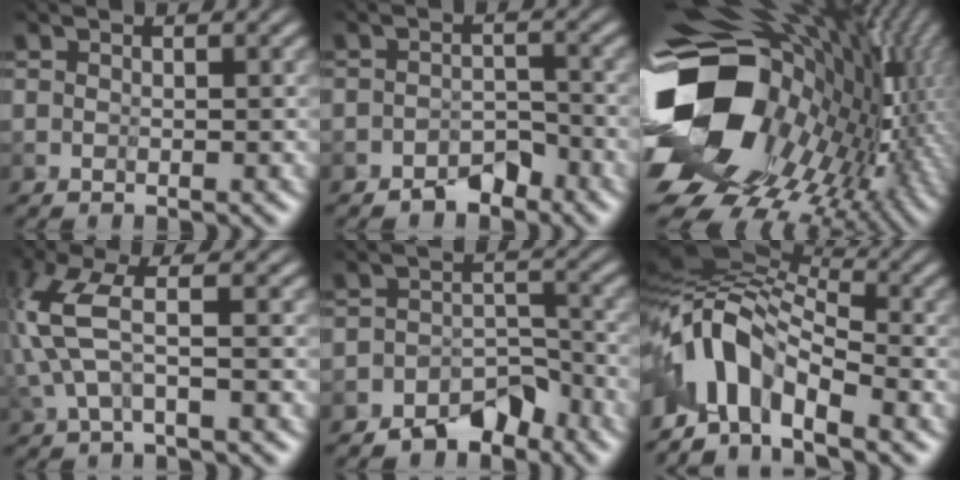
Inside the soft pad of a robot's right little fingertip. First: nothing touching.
{"total": 3.6, "force": [-3.2, -0.4, -1.5], "torque": [0.034, 0.003, -0.057]}
{"total": 16.6, "force": [-2.3, 12.2, 11.0], "torque": [-0.245, -0.021, -0.027]}
{"total": 4.1, "force": [0.5, 0.6, 4.0], "torque": [-0.122, 0.014, 0.002]}
{"total": 5.7, "force": [-5.4, 1.3, -1.3], "torque": [0.053, 0.012, -0.098]}
{"total": 5.7, "force": [-4.0, 2.0, 3.4], "torque": [-0.057, 0.018, -0.086]}